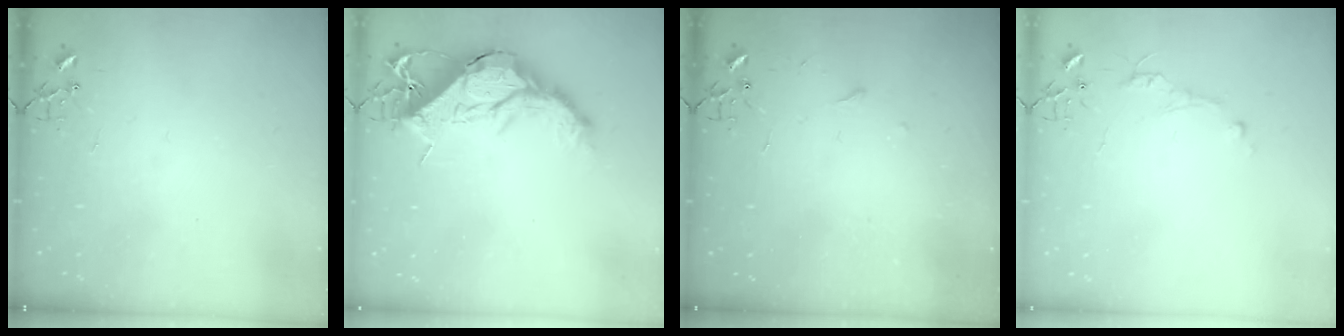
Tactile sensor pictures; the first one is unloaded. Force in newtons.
{"total": 19.8, "press": 19.8, "slide": 1.2}
{"total": 3.3, "press": 3.3, "slide": 0.5}
{"total": 5.0, "press": 5.0, "slide": 0.6}